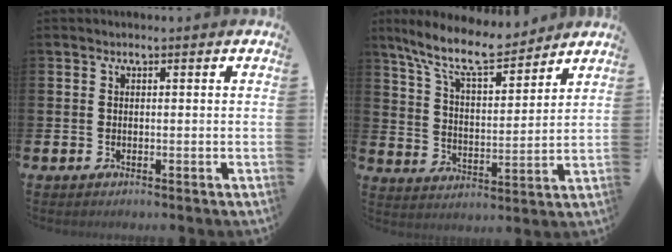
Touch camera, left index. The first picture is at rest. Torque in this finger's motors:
{"motor_torque": [1.22, -0.54, 0.76, 0.21]}